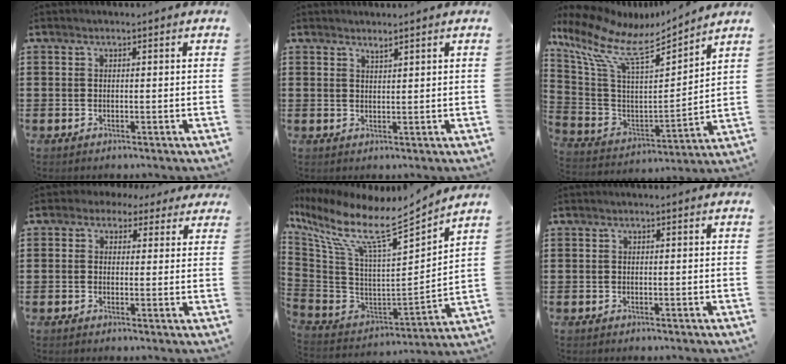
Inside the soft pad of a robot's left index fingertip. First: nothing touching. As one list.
[{"total": 2.1, "force": [2.0, -0.3, 0.4], "torque": [-0.011, -0.002, 0.038]}, {"total": 9.4, "force": [7.1, 2.5, 5.6], "torque": [-0.147, -0.058, 0.114]}, {"total": 2.3, "force": [1.3, 1.7, 0.7], "torque": [-0.024, 0.010, 0.021]}, {"total": 10.2, "force": [7.1, 1.5, 7.1], "torque": [-0.161, -0.058, 0.114]}, {"total": 0.0}]